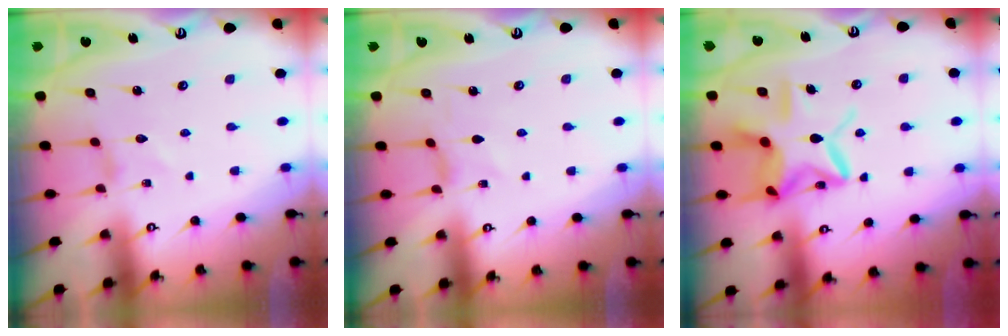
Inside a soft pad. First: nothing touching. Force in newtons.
{"total": 1.0, "press": 0.9, "slide": 0.4}
{"total": 15.3, "press": 15.2, "slide": 1.4}